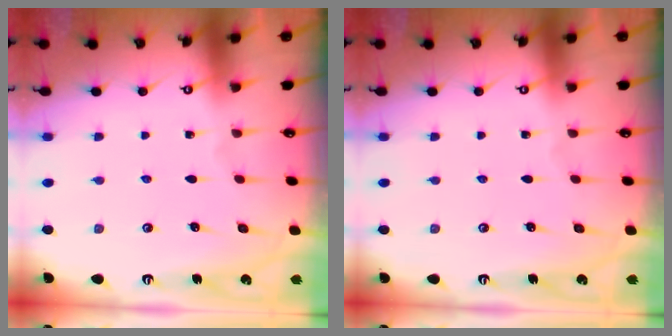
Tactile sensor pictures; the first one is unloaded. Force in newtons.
{"total": 0.0}